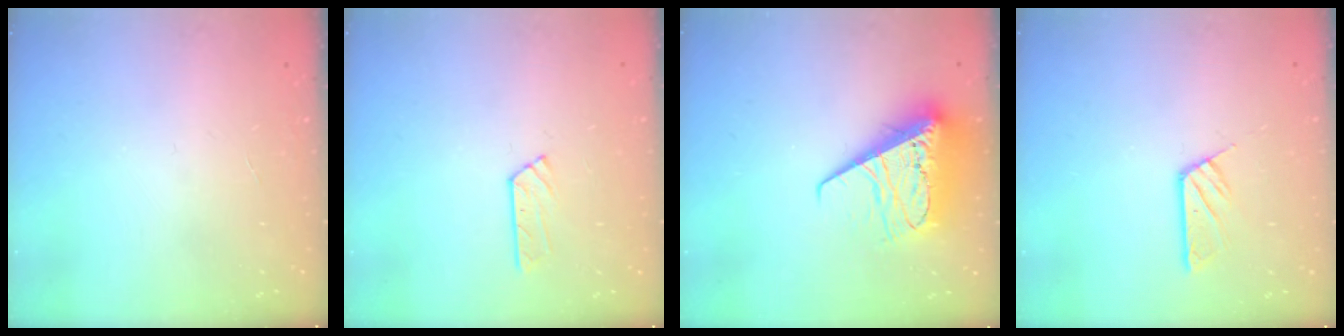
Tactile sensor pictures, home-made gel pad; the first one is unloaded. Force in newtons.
{"total": 3.0, "press": 3.0, "slide": 0.4}
{"total": 12.4, "press": 12.4, "slide": 0.8}
{"total": 6.2, "press": 6.2, "slide": 0.1}